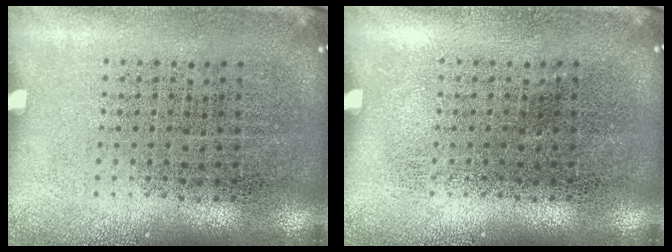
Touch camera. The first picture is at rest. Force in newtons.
{"total": 0.0}